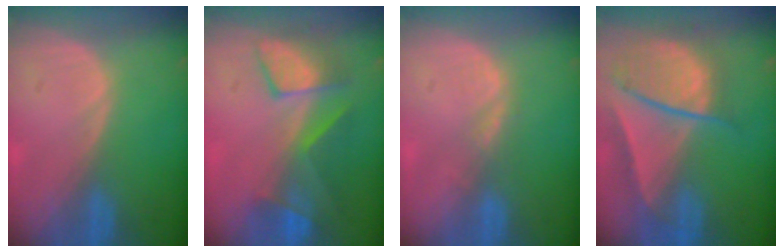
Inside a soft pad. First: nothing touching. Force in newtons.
{"total": 7.8, "press": 7.6, "slide": 1.6}
{"total": 2.3, "press": 1.8, "slide": 1.5}
{"total": 9.4, "press": 8.1, "slide": 4.8}